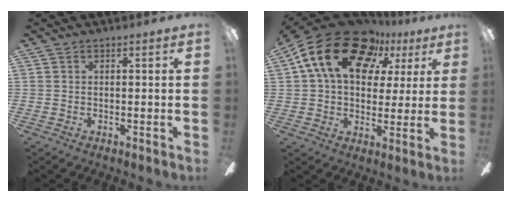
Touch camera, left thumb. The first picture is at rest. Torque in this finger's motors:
{"motor_torque": [0.27, 1.09, 1.69, -1.08, 0.38]}